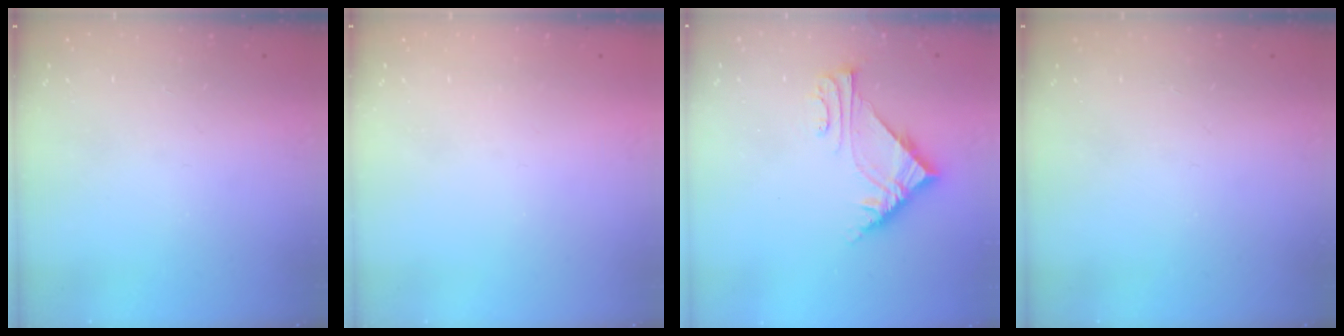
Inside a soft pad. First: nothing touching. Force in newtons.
{"total": 1.3, "press": 1.3, "slide": 0.2}
{"total": 6.3, "press": 6.3, "slide": 0.6}
{"total": 0.0}